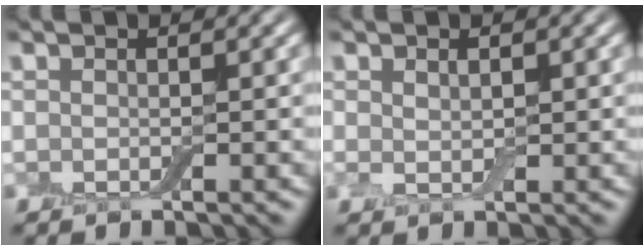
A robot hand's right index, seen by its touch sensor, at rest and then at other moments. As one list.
[{"total": 1.4, "force": [0.4, 0.9, 1.0], "torque": [-0.020, 0.004, 0.006]}]